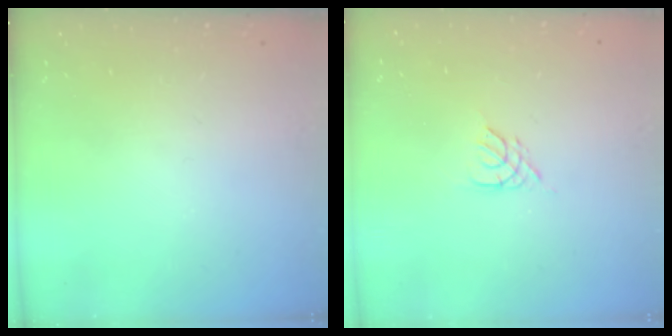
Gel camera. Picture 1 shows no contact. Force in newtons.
{"total": 2.7, "press": 2.7, "slide": 0.5}